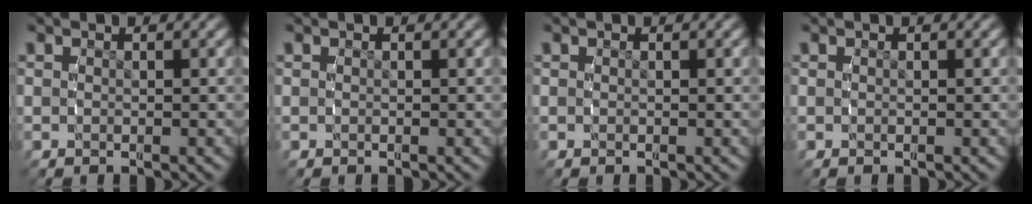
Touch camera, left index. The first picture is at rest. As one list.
[{"total": 0.0}, {"total": 0.0}, {"total": 0.0}]